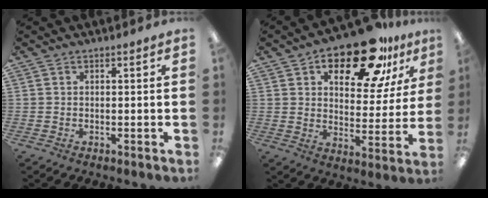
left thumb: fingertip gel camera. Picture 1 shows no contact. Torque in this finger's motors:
{"motor_torque": [0.14, 0.98, 1.68, -1.09, 0.12]}